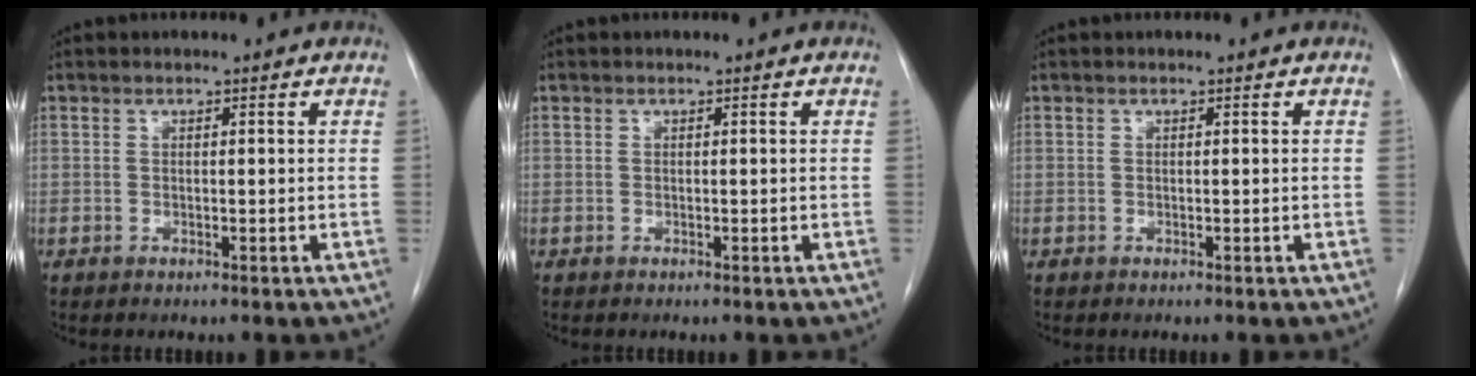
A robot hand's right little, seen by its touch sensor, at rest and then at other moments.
{"total": 0.0}
{"total": 0.0}